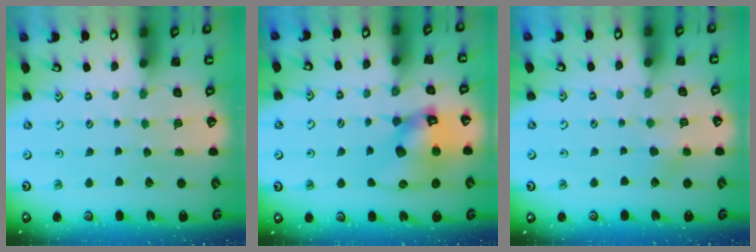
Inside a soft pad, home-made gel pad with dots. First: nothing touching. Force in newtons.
{"total": 12.8, "press": 12.7, "slide": 1.8}
{"total": 5.8, "press": 5.8, "slide": 0.6}